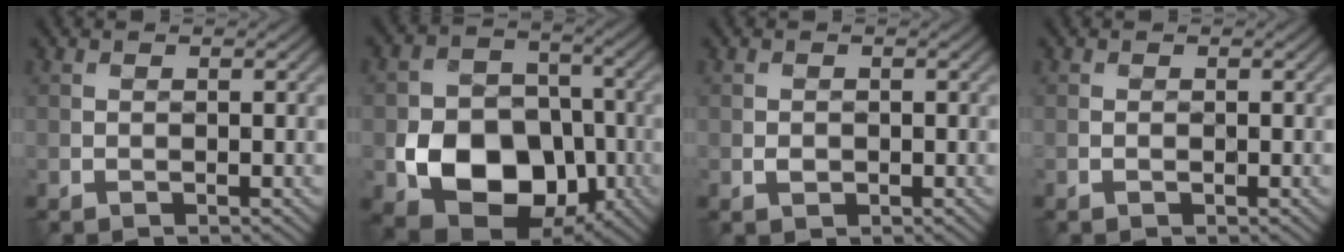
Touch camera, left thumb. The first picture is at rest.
{"total": 12.5, "force": [-3.9, 9.1, 7.7], "torque": [-0.146, -0.020, -0.077]}
{"total": 0.8, "force": [-0.2, 0.6, 0.5], "torque": [-0.009, -0.001, -0.005]}
{"total": 0.0}